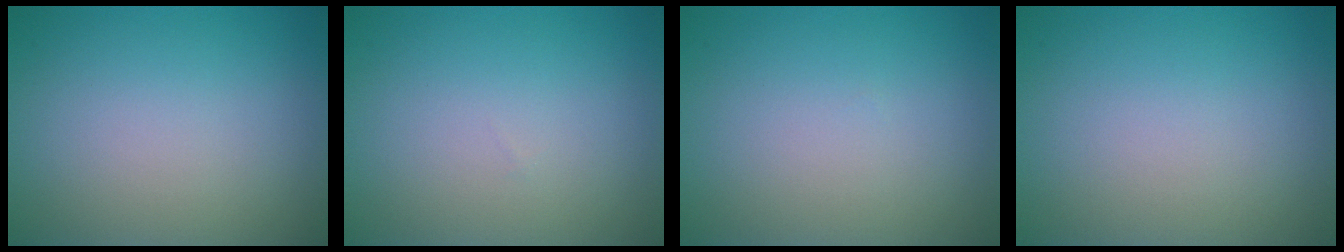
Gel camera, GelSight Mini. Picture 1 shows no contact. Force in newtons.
{"total": 0.0}
{"total": 0.0}
{"total": 0.0}